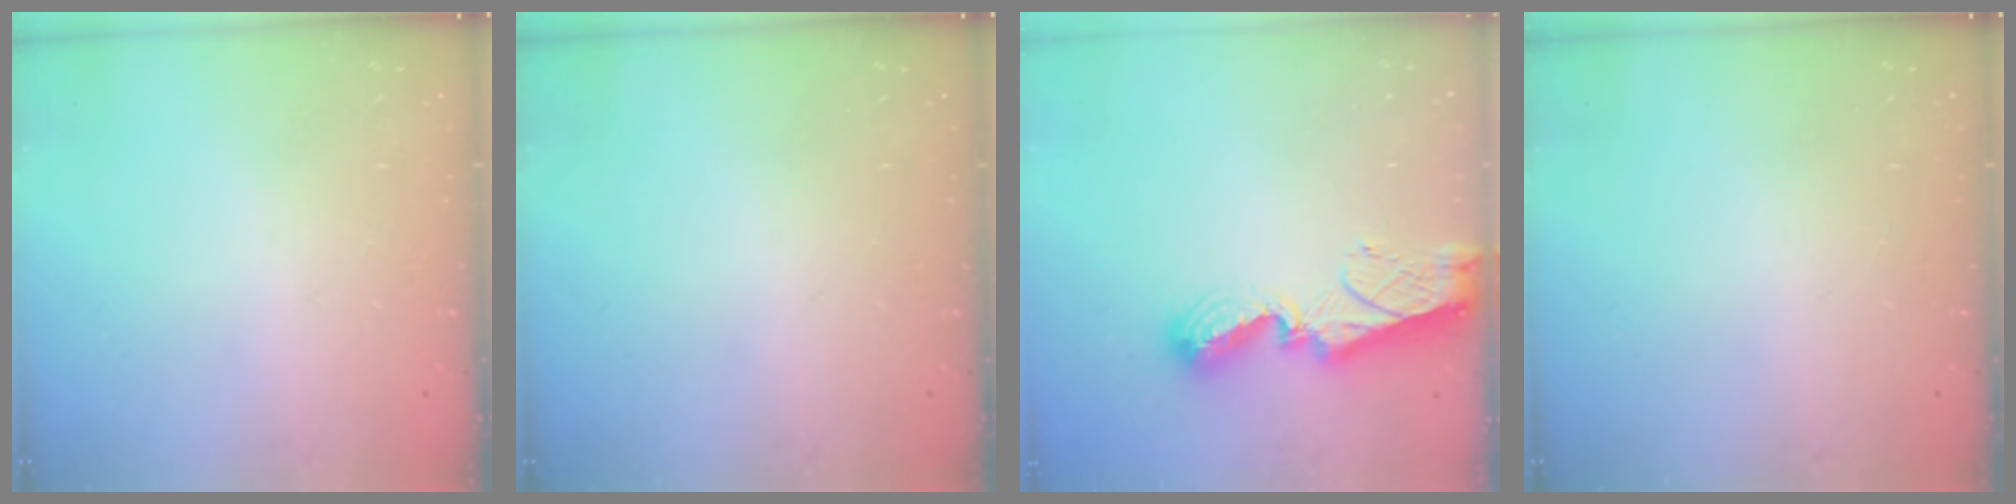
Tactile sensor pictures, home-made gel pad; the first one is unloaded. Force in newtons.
{"total": 0.0}
{"total": 10.2, "press": 10.1, "slide": 1.1}
{"total": 0.0}